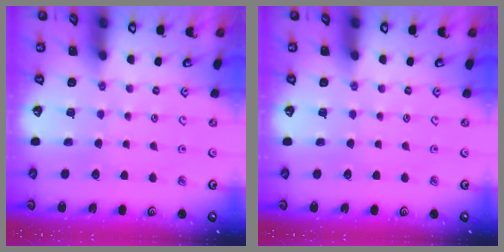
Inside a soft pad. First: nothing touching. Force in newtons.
{"total": 0.0}